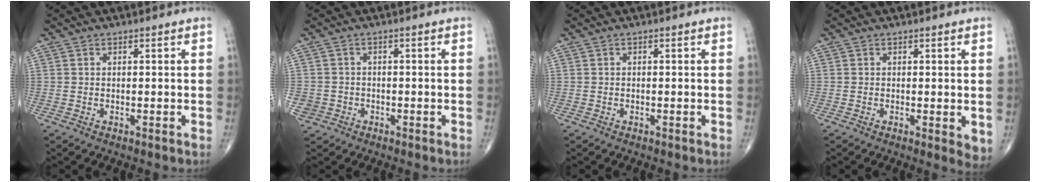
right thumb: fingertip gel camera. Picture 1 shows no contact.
{"total": 3.6, "force": [-1.2, 3.3, 0.9], "torque": [-0.021, 0.010, -0.018]}
{"total": 0.0}
{"total": 3.2, "force": [0.1, 1.3, 3.0], "torque": [-0.038, -0.011, -0.001]}